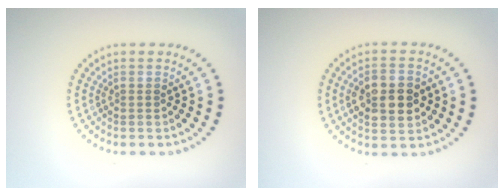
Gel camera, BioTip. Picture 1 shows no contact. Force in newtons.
{"total": 4.3, "press": 4.3, "slide": 0.1}